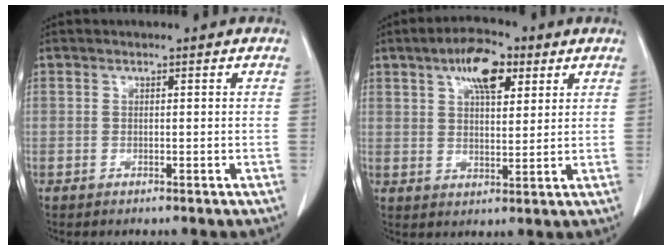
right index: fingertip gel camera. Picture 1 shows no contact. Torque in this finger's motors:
{"motor_torque": [0.26, 0.25, 0.15, 0.06]}